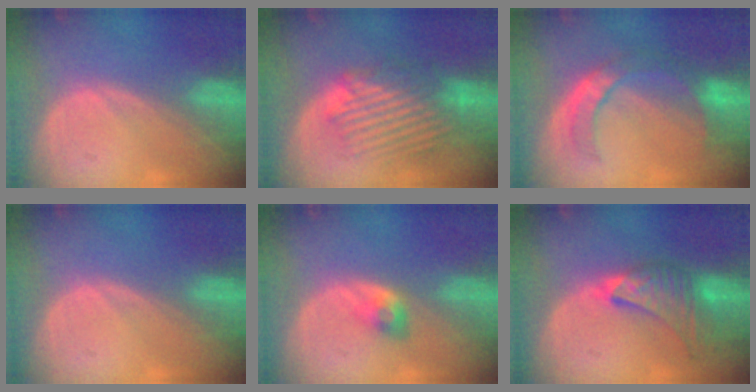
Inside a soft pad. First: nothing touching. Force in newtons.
{"total": 8.5, "press": 8.2, "slide": 2.5}
{"total": 7.0, "press": 6.9, "slide": 1.4}
{"total": 0.0}
{"total": 2.8, "press": 2.4, "slide": 1.4}
{"total": 7.6, "press": 7.6, "slide": 1.0}